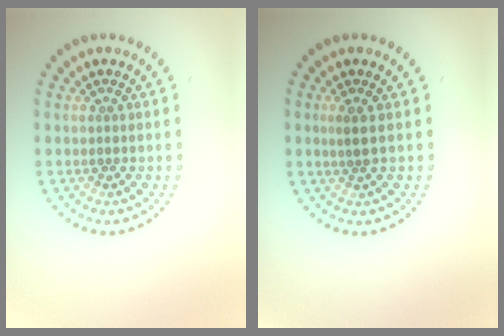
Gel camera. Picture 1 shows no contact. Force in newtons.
{"total": 1.3, "press": 1.0, "slide": 0.8}